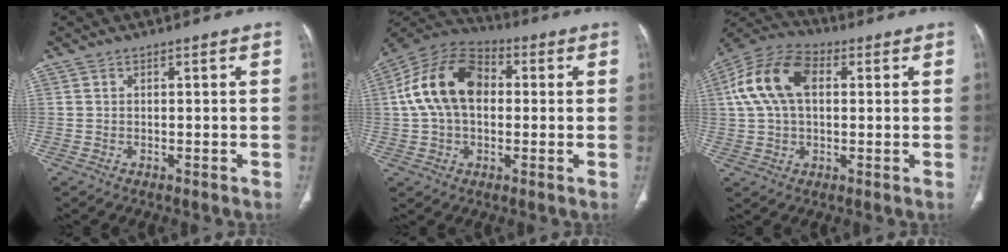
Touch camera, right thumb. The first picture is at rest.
{"total": 15.8, "force": [1.7, 10.4, 11.7], "torque": [-0.209, 0.033, 0.020]}
{"total": 13.8, "force": [2.9, 8.5, 10.4], "torque": [-0.209, 0.029, 0.047]}